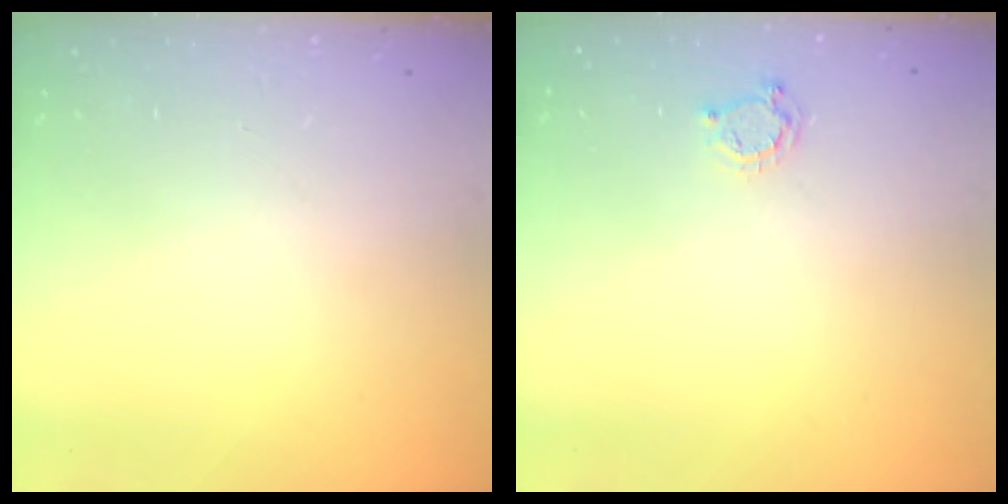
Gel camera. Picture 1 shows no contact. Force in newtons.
{"total": 3.7, "press": 3.7, "slide": 0.5}